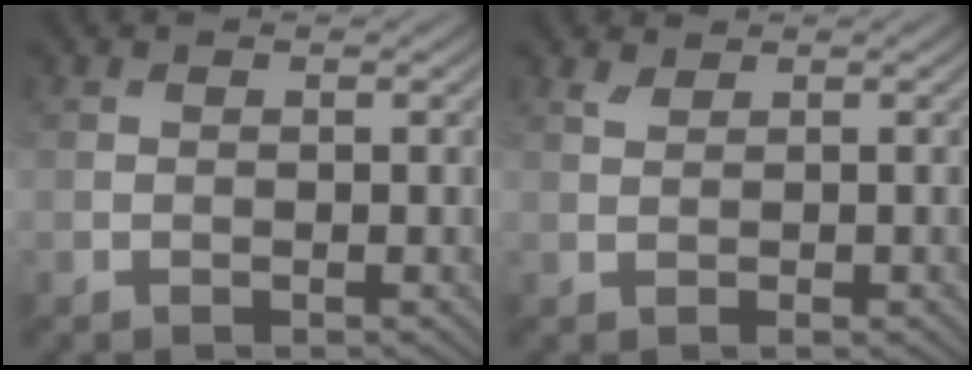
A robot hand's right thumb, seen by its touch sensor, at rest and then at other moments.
{"total": 0.9, "force": [0.7, 0.4, 0.1], "torque": [-0.005, 0.000, 0.021]}